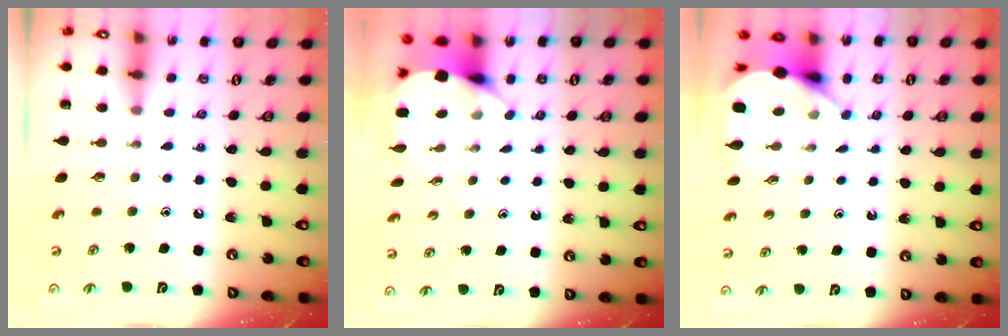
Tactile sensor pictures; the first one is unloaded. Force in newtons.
{"total": 4.6, "press": 4.6, "slide": 0.3}
{"total": 5.2, "press": 5.2, "slide": 0.2}